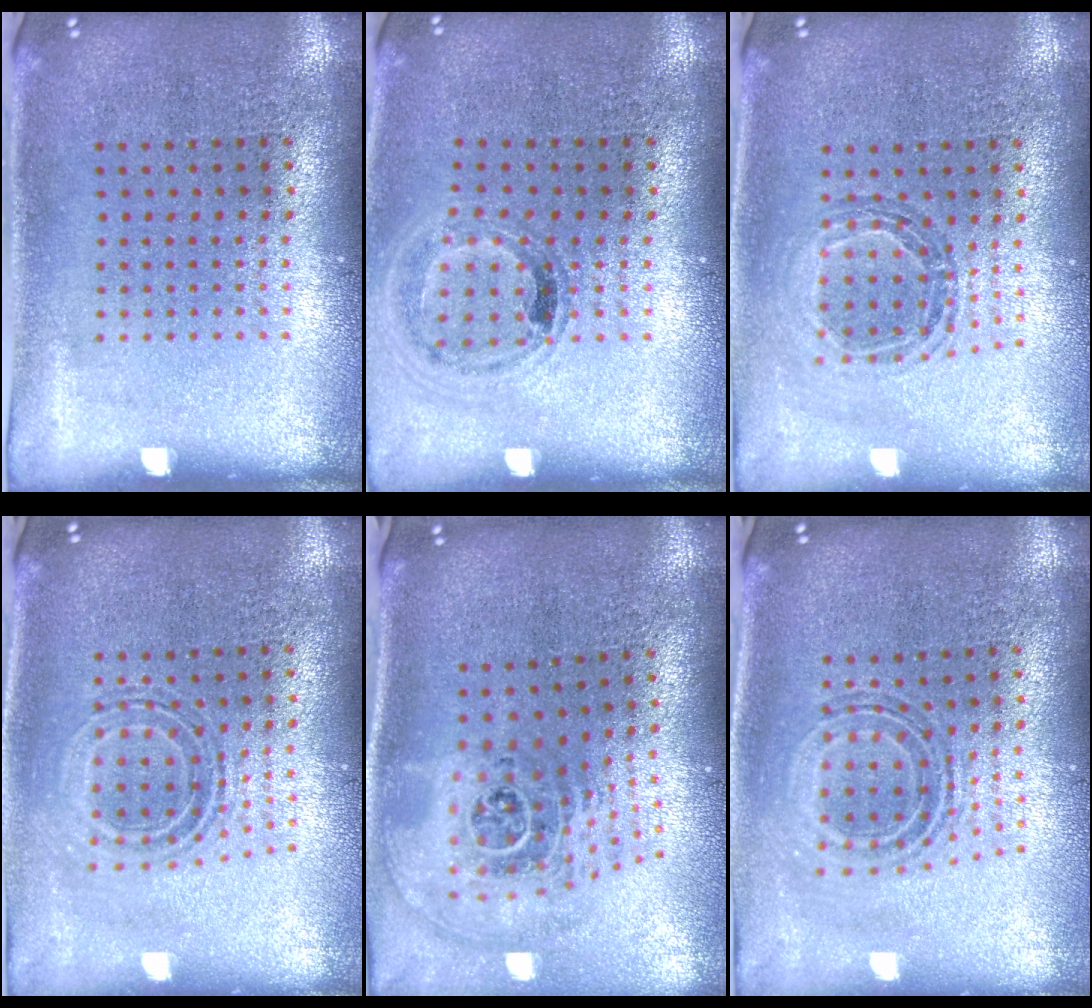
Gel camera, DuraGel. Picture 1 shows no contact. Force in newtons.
{"total": 0.9, "press": 0.9, "slide": 0.1}
{"total": 0.5, "press": 0.5, "slide": 0.0}
{"total": 0.7, "press": 0.7, "slide": 0.1}
{"total": 2.8, "press": 1.8, "slide": 2.1}
{"total": 0.8, "press": 0.8, "slide": 0.3}